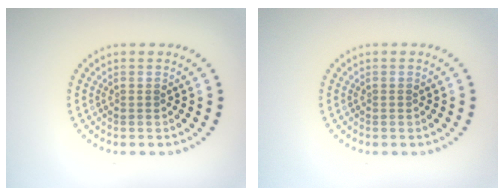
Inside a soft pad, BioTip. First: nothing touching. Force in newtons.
{"total": 0.0}